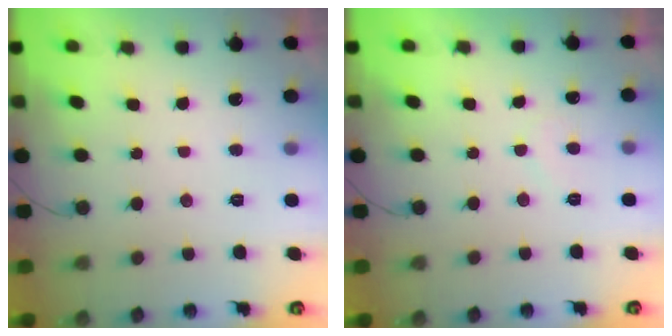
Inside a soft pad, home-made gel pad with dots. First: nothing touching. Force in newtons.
{"total": 5.5, "press": 5.5, "slide": 0.5}